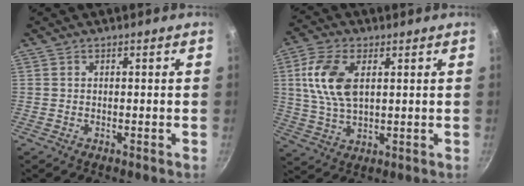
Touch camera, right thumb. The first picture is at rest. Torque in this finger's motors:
{"motor_torque": [-0.13, 0.36, 1.49, 0.00, 0.26]}